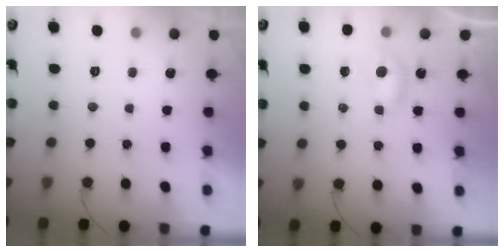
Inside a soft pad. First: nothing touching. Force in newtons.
{"total": 3.8, "press": 3.8, "slide": 0.2}